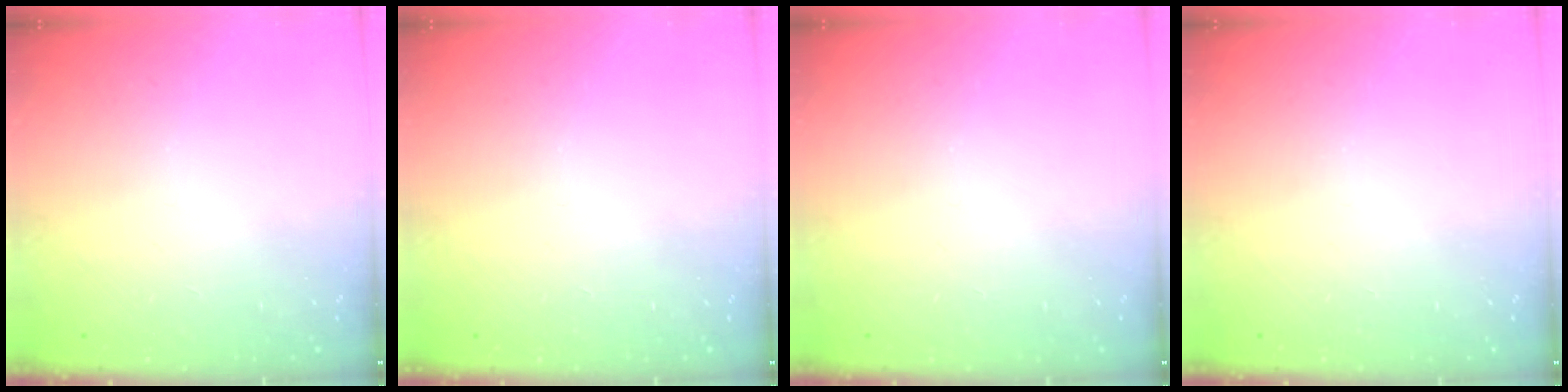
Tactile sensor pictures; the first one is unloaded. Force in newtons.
{"total": 0.0}
{"total": 0.0}
{"total": 0.0}